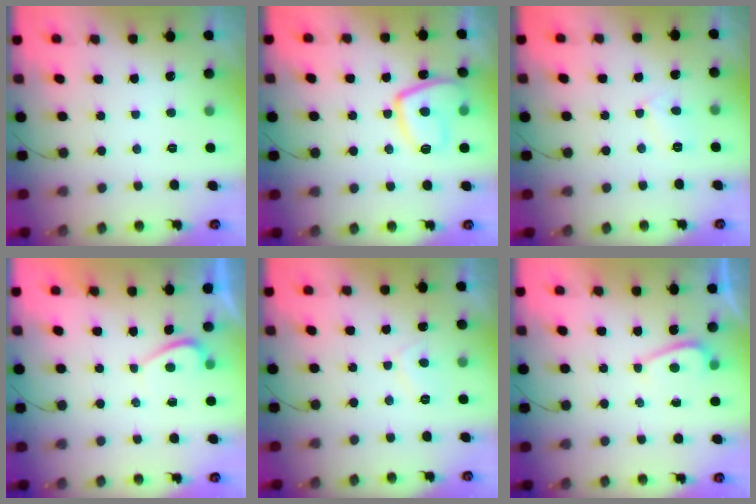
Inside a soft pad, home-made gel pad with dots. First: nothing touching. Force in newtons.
{"total": 10.8, "press": 10.7, "slide": 1.2}
{"total": 3.7, "press": 3.7, "slide": 0.4}
{"total": 0.7, "press": 0.5, "slide": 0.5}
{"total": 2.0, "press": 1.9, "slide": 0.7}
{"total": 3.4, "press": 3.4, "slide": 0.4}